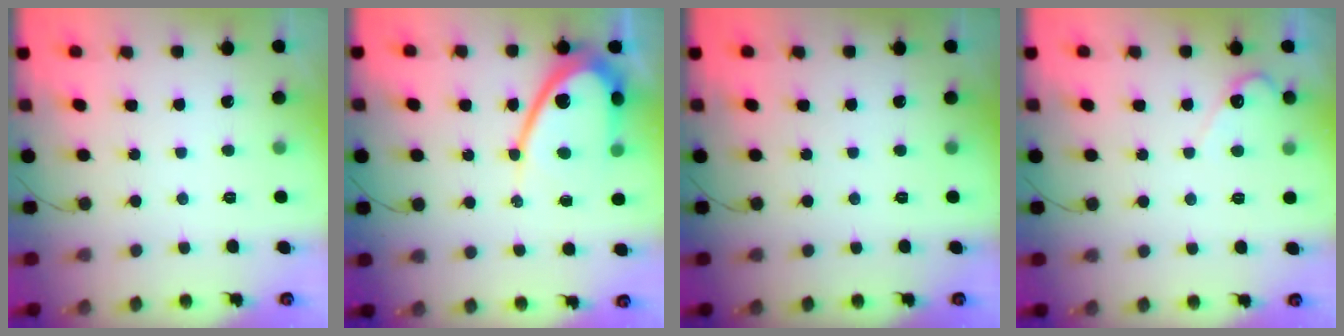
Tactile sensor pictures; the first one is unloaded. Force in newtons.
{"total": 13.2, "press": 13.2, "slide": 1.1}
{"total": 0.0}
{"total": 3.0, "press": 3.0, "slide": 0.2}